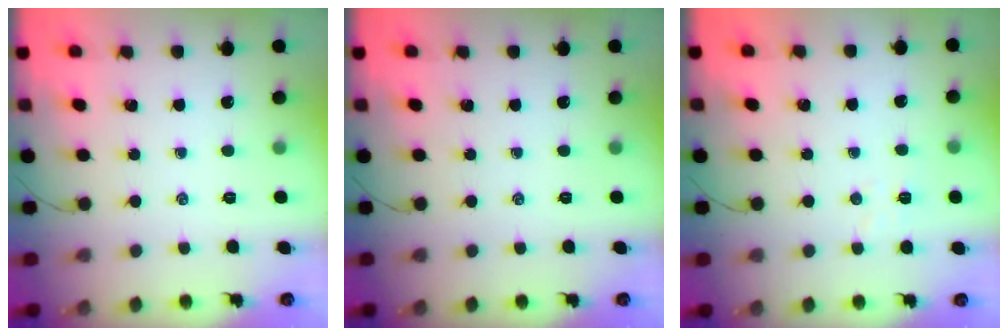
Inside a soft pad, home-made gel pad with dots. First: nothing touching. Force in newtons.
{"total": 0.0}
{"total": 3.6, "press": 3.5, "slide": 0.9}